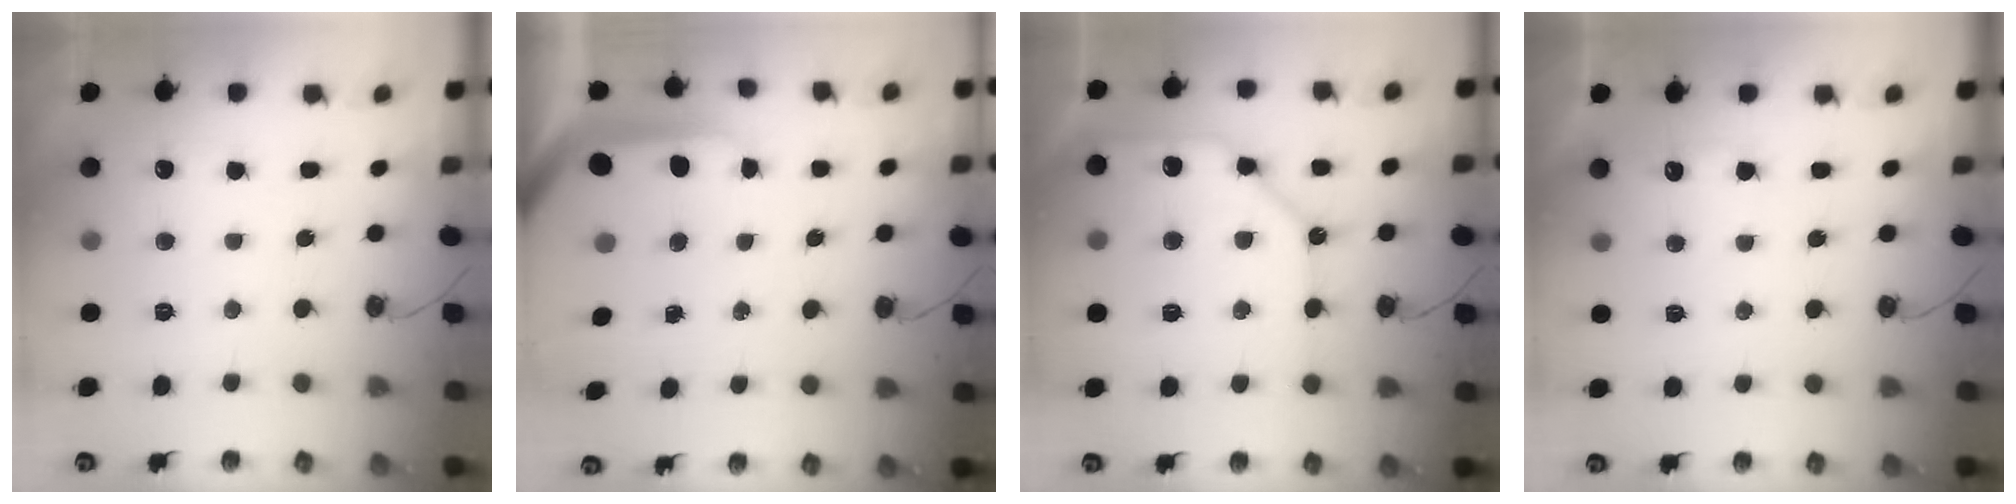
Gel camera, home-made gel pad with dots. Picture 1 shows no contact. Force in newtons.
{"total": 6.7, "press": 6.7, "slide": 0.7}
{"total": 12.2, "press": 12.1, "slide": 1.7}
{"total": 4.3, "press": 4.2, "slide": 0.8}